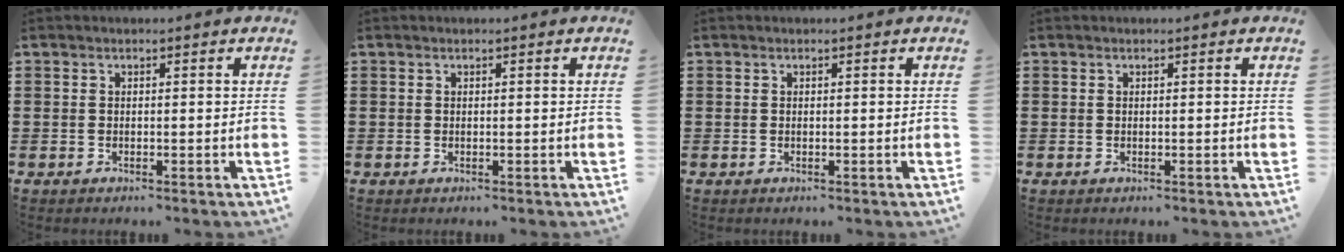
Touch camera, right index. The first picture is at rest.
{"total": 0.0}
{"total": 0.0}
{"total": 0.0}